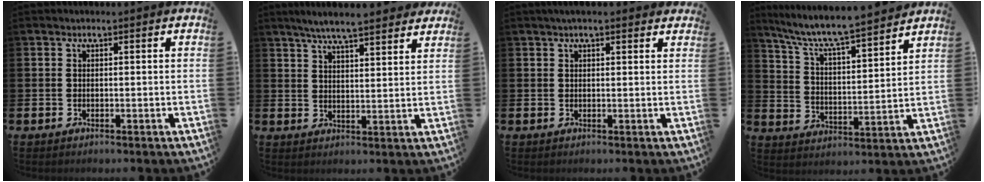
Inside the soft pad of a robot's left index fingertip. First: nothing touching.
{"total": 6.0, "force": [5.6, 0.4, 2.1], "torque": [-0.055, -0.023, 0.100]}
{"total": 1.9, "force": [1.6, 0.4, 1.0], "torque": [-0.019, 0.003, 0.028]}
{"total": 7.9, "force": [7.3, 0.5, 2.8], "torque": [-0.089, -0.056, 0.126]}